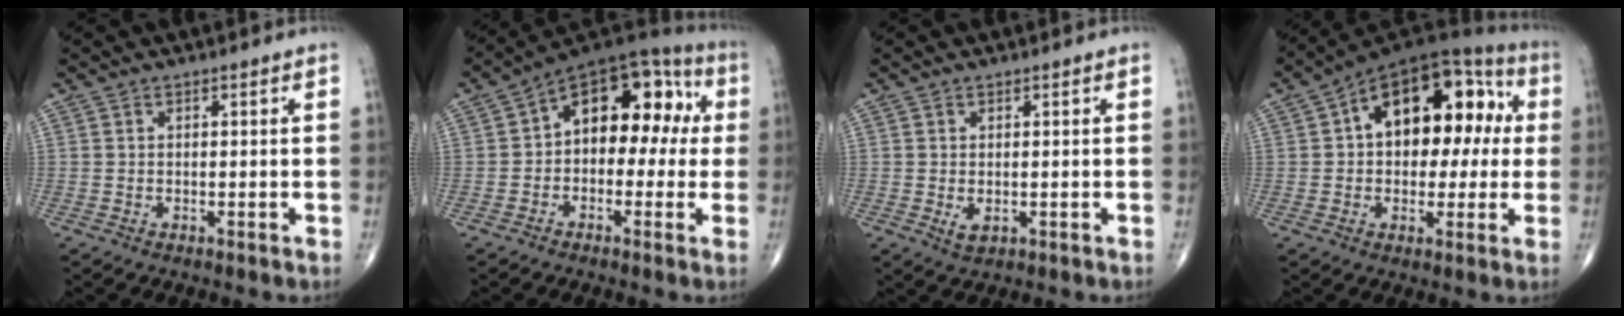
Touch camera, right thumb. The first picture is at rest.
{"total": 15.8, "force": [1.4, 9.9, 12.2], "torque": [-0.123, 0.052, 0.004]}
{"total": 2.0, "force": [-0.3, 1.2, 1.6], "torque": [-0.024, -0.004, 0.001]}
{"total": 20.5, "force": [3.1, 12.1, 16.3], "torque": [-0.193, 0.043, 0.035]}